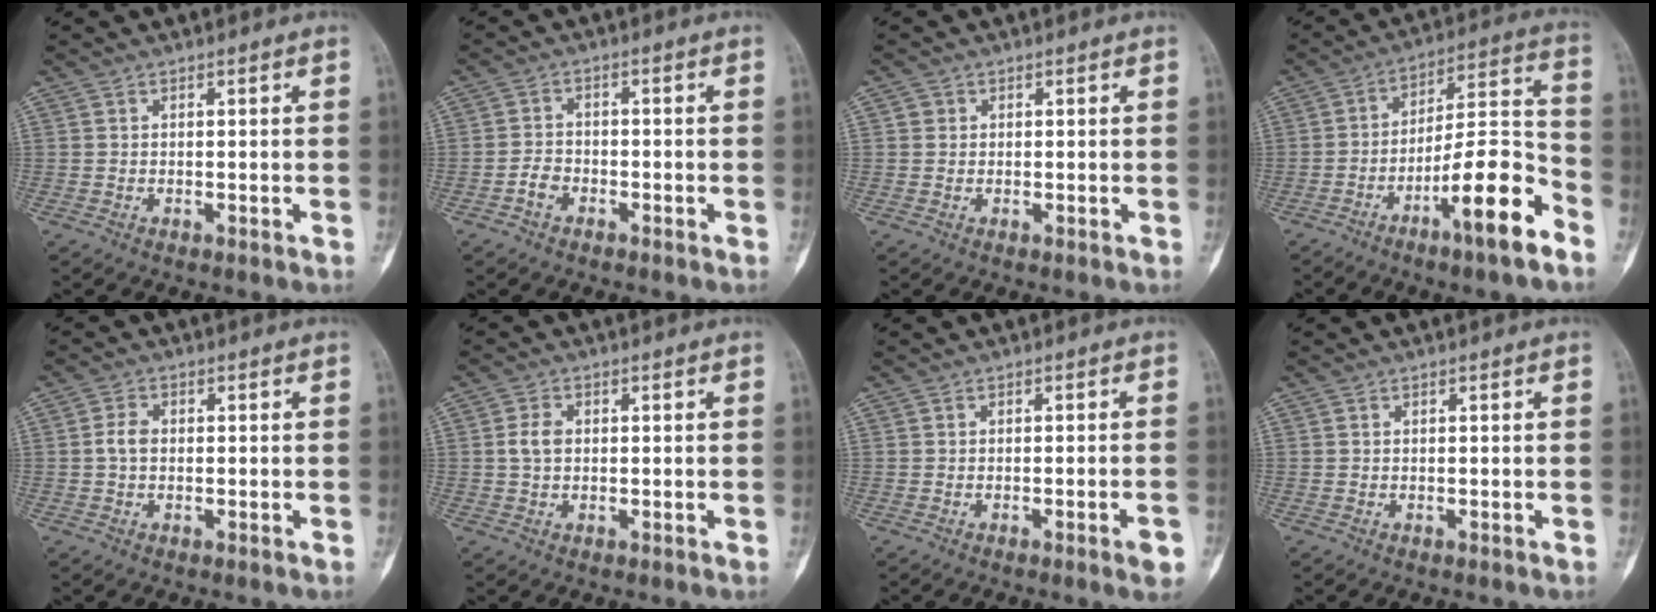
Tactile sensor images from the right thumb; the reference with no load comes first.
{"total": 2.8, "force": [-1.6, 1.9, 1.2], "torque": [-0.014, 0.014, -0.032]}
{"total": 1.0, "force": [0.2, 1.0, 0.2], "torque": [0.004, 0.003, 0.002]}
{"total": 16.1, "force": [-8.8, 2.8, 13.2], "torque": [-0.210, 0.066, -0.139]}
{"total": 2.8, "force": [-0.1, 1.9, 2.0], "torque": [-0.039, 0.006, -0.006]}
{"total": 3.2, "force": [0.2, 2.2, 2.3], "torque": [-0.046, 0.006, 0.002]}
{"total": 3.0, "force": [-1.4, 0.3, 2.6], "torque": [-0.033, 0.002, -0.019]}
{"total": 0.0}